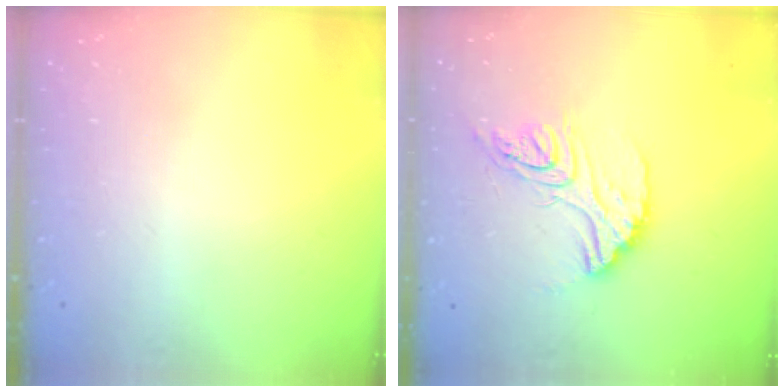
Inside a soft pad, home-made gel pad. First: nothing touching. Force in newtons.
{"total": 14.8, "press": 14.7, "slide": 1.4}